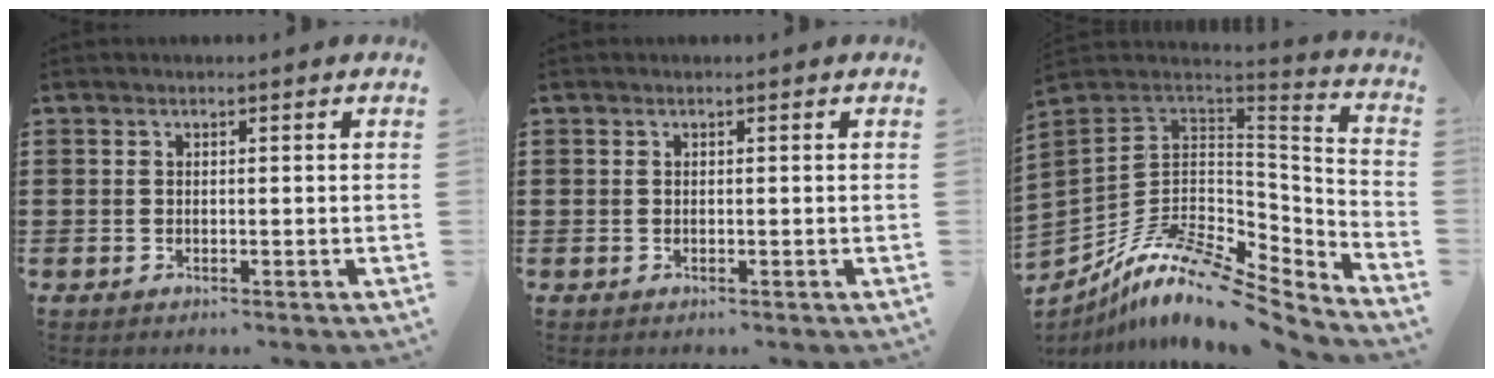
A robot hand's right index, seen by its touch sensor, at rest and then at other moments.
{"total": 0.0}
{"total": 11.9, "force": [-7.6, 5.0, 7.6], "torque": [-0.163, 0.010, -0.149]}